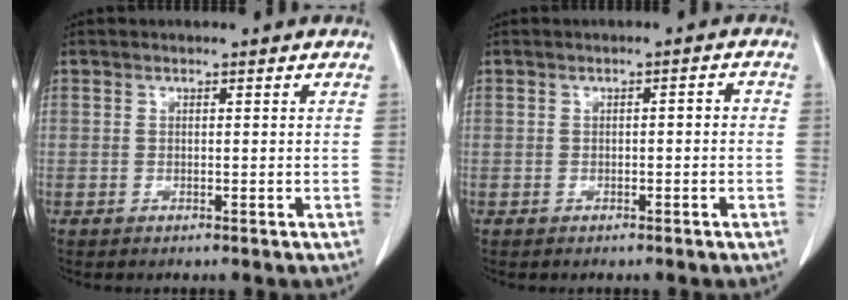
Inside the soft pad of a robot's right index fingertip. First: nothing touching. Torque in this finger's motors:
{"motor_torque": [0.20, -0.13, 0.10, 0.03]}